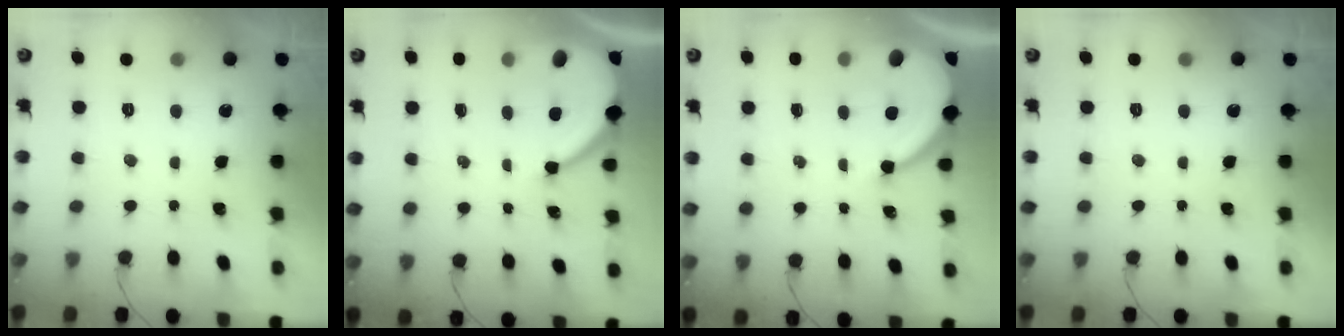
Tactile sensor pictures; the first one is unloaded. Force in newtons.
{"total": 8.5, "press": 8.4, "slide": 1.0}
{"total": 7.3, "press": 7.2, "slide": 0.8}
{"total": 0.0}